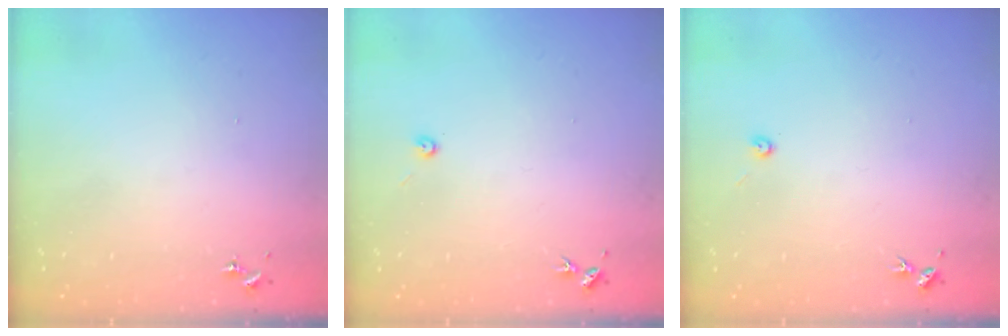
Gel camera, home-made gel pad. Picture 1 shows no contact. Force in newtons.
{"total": 2.0, "press": 2.0, "slide": 0.3}
{"total": 2.0, "press": 2.0, "slide": 0.3}